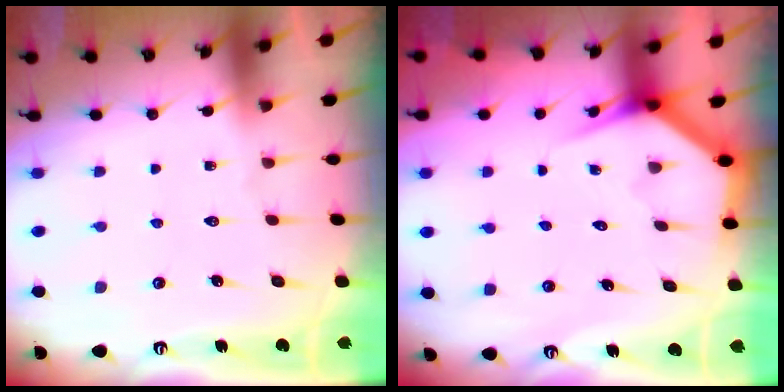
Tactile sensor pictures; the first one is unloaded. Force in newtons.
{"total": 3.4, "press": 3.4, "slide": 0.3}